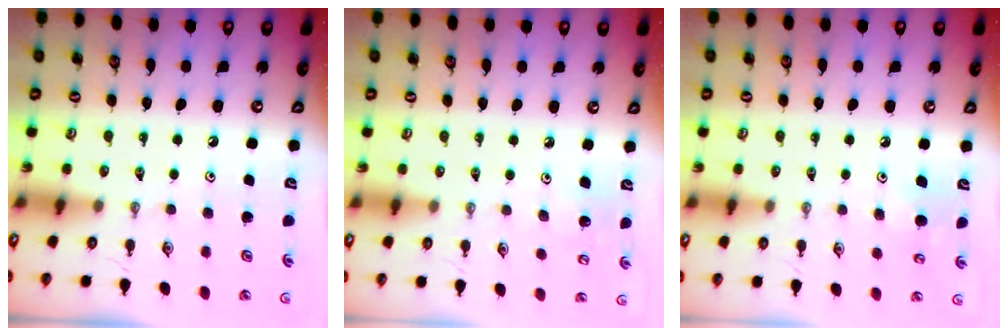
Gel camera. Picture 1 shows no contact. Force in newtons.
{"total": 6.2, "press": 6.0, "slide": 1.4}
{"total": 5.9, "press": 5.8, "slide": 0.6}